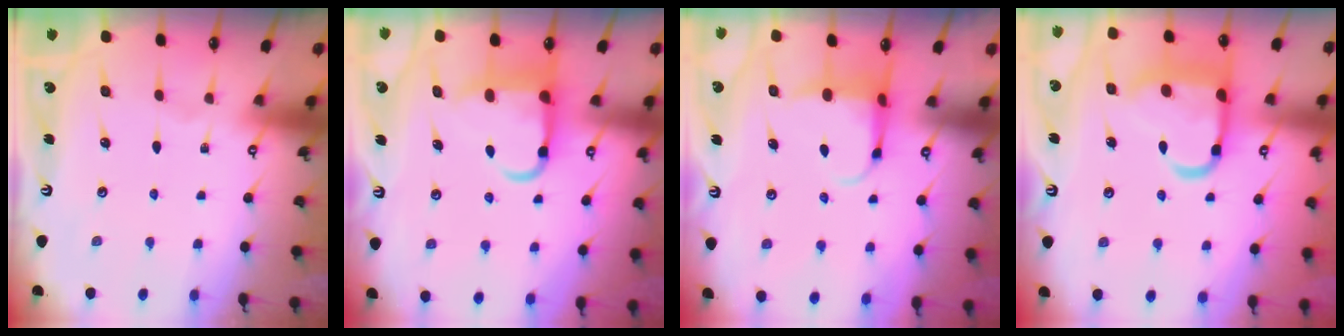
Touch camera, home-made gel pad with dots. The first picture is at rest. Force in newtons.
{"total": 8.7, "press": 8.6, "slide": 1.4}
{"total": 4.7, "press": 4.5, "slide": 1.2}
{"total": 16.0, "press": 15.9, "slide": 1.6}